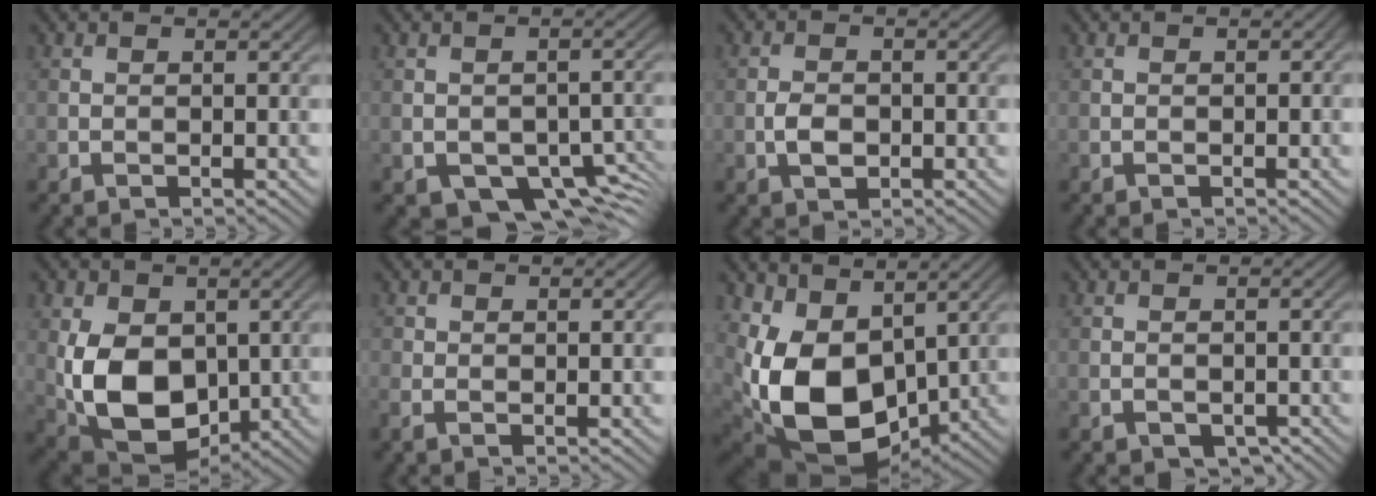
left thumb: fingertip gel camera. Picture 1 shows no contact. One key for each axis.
{"total": 7.9, "fx": -4.3, "fy": 4.4, "fz": 5.0, "tx": -0.072, "ty": -0.018, "tz": -0.057}
{"total": 2.7, "fx": -0.7, "fy": 1.8, "fz": 1.9, "tx": -0.037, "ty": -0.001, "tz": -0.015}
{"total": 0.5, "fx": -0.1, "fy": 0.4, "fz": 0.3, "tx": -0.003, "ty": -0.003, "tz": -0.001}
{"total": 12.2, "fx": -0.5, "fy": 8.3, "fz": 9.0, "tx": -0.208, "ty": -0.022, "tz": -0.006}
{"total": 1.3, "fx": -0.2, "fy": 0.8, "fz": 1.0, "tx": -0.025, "ty": -0.001, "tz": -0.006}
{"total": 13.5, "fx": 1.0, "fy": 9.0, "fz": 10.0, "tx": -0.235, "ty": -0.027, "tz": 0.025}
{"total": 2.1, "fx": -1.1, "fy": 1.2, "fz": 1.3, "tx": -0.026, "ty": -0.007, "tz": -0.014}